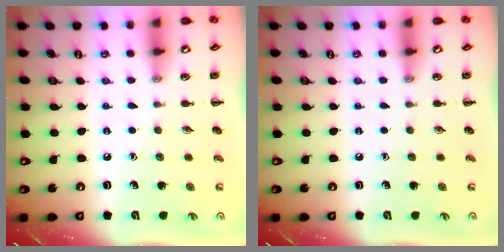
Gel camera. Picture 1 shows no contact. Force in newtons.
{"total": 0.0}